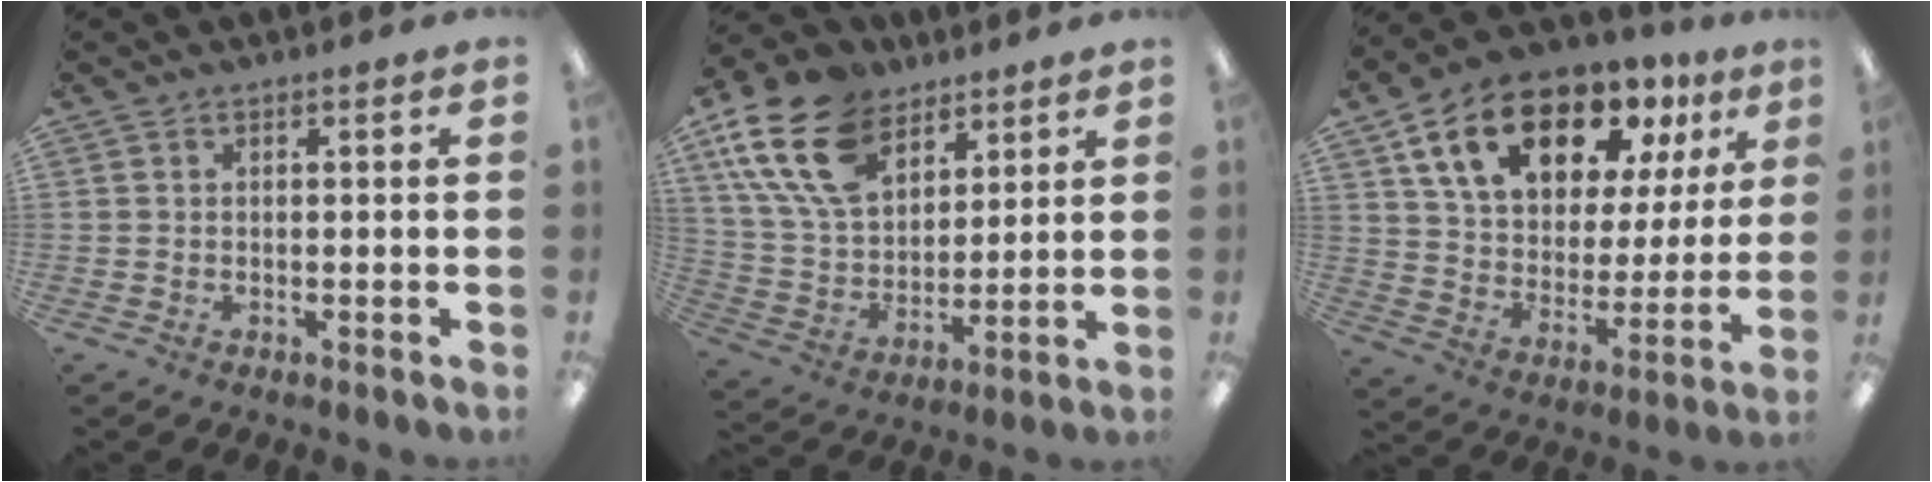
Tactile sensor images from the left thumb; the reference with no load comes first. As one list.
[{"total": 19.5, "force": [11.0, 12.2, 10.5], "torque": [-0.225, -0.033, 0.206]}, {"total": 19.1, "force": [12.0, 10.4, 10.5], "torque": [-0.192, -0.051, 0.214]}]